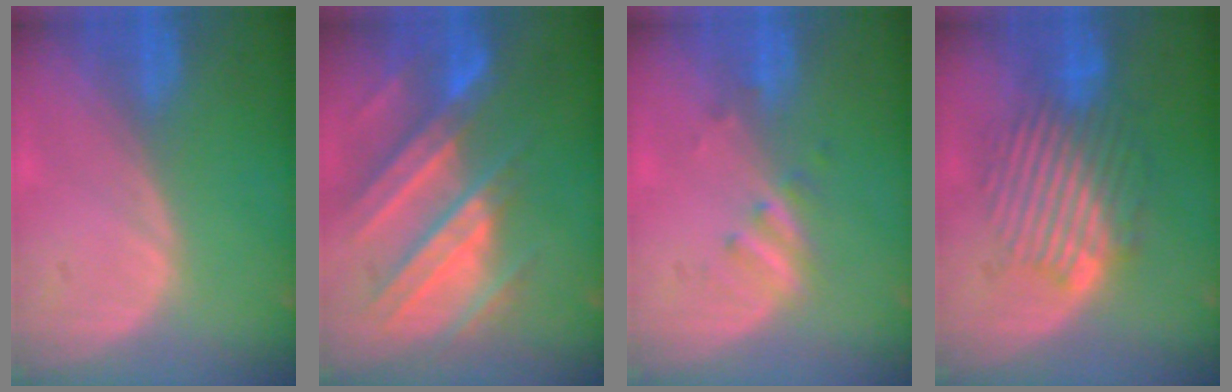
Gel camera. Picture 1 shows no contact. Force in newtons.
{"total": 11.2, "press": 9.9, "slide": 5.2}
{"total": 2.8, "press": 2.6, "slide": 1.2}
{"total": 8.9, "press": 8.5, "slide": 2.8}